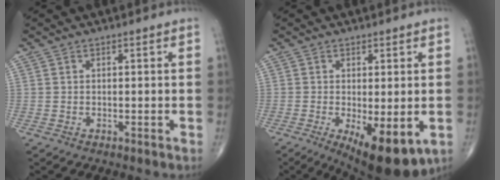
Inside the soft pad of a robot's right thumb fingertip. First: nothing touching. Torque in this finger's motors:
{"motor_torque": [-0.04, 0.71, 0.15, -0.24, 0.09]}